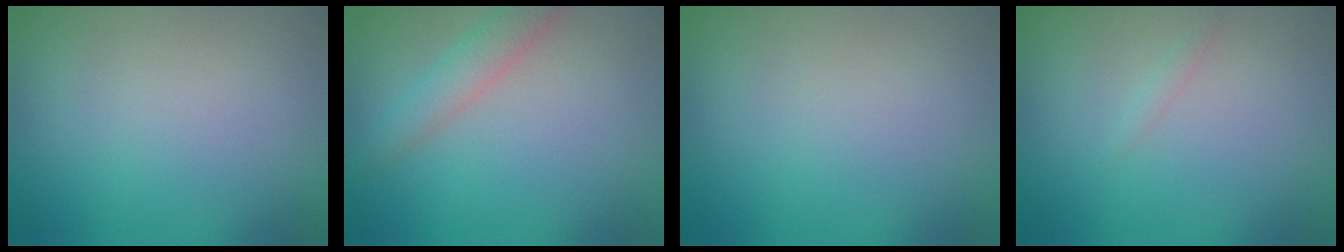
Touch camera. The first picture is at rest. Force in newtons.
{"total": 2.6, "press": 2.6, "slide": 0.2}
{"total": 0.0}
{"total": 0.5, "press": 0.5, "slide": 0.0}